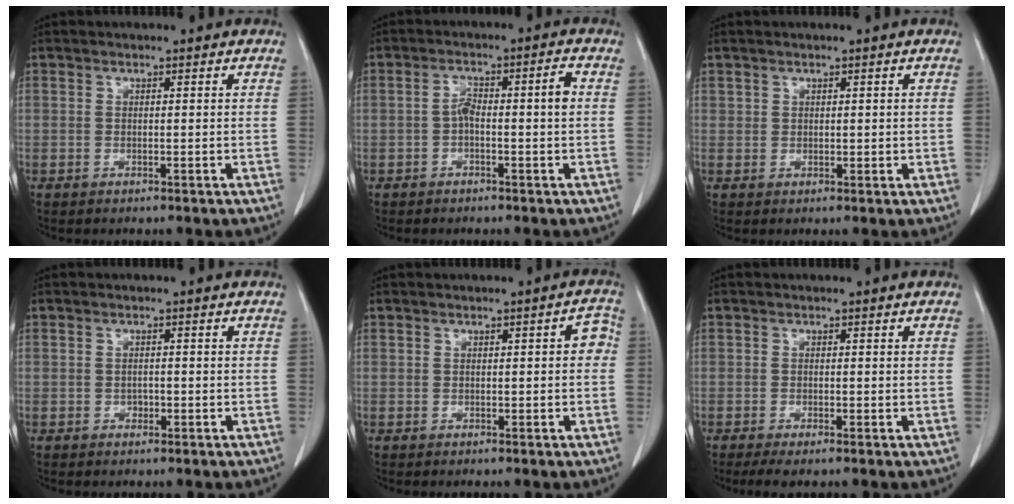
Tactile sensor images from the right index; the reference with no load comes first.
{"total": 4.5, "force": [-0.6, 0.7, 4.4], "torque": [-0.079, 0.022, -0.009]}
{"total": 1.0, "force": [0.5, 0.8, 0.4], "torque": [0.000, -0.002, 0.010]}
{"total": 0.9, "force": [-0.3, 0.7, 0.5], "torque": [-0.007, 0.003, -0.004]}
{"total": 3.0, "force": [0.3, 1.2, 2.7], "torque": [-0.021, 0.016, 0.000]}
{"total": 2.1, "force": [-1.0, 0.5, 1.8], "torque": [-0.037, -0.005, -0.017]}